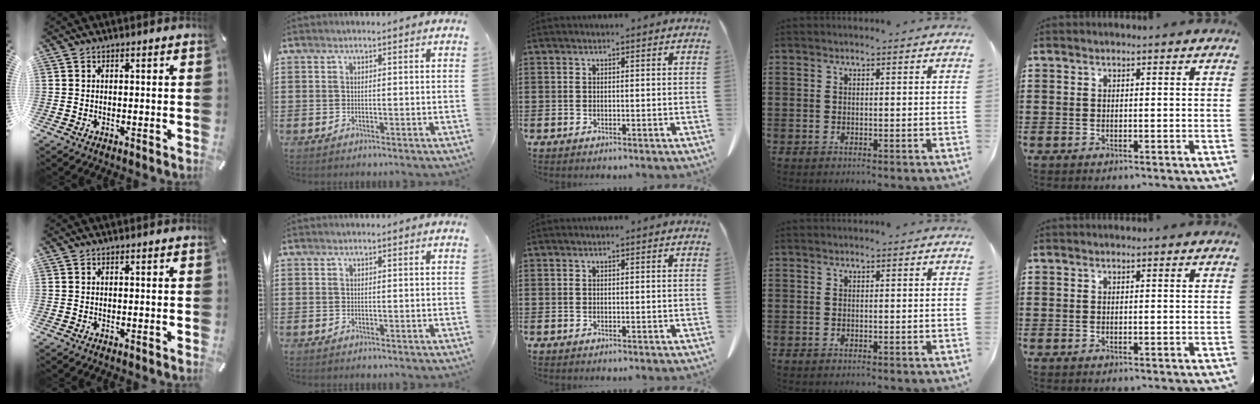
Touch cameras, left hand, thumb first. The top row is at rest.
{}